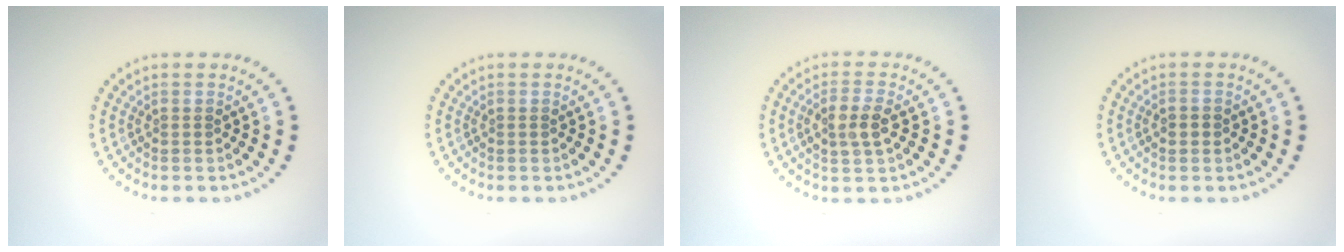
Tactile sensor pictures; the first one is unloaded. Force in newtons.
{"total": 0.0}
{"total": 2.7, "press": 2.6, "slide": 0.8}
{"total": 1.3, "press": 1.3, "slide": 0.1}